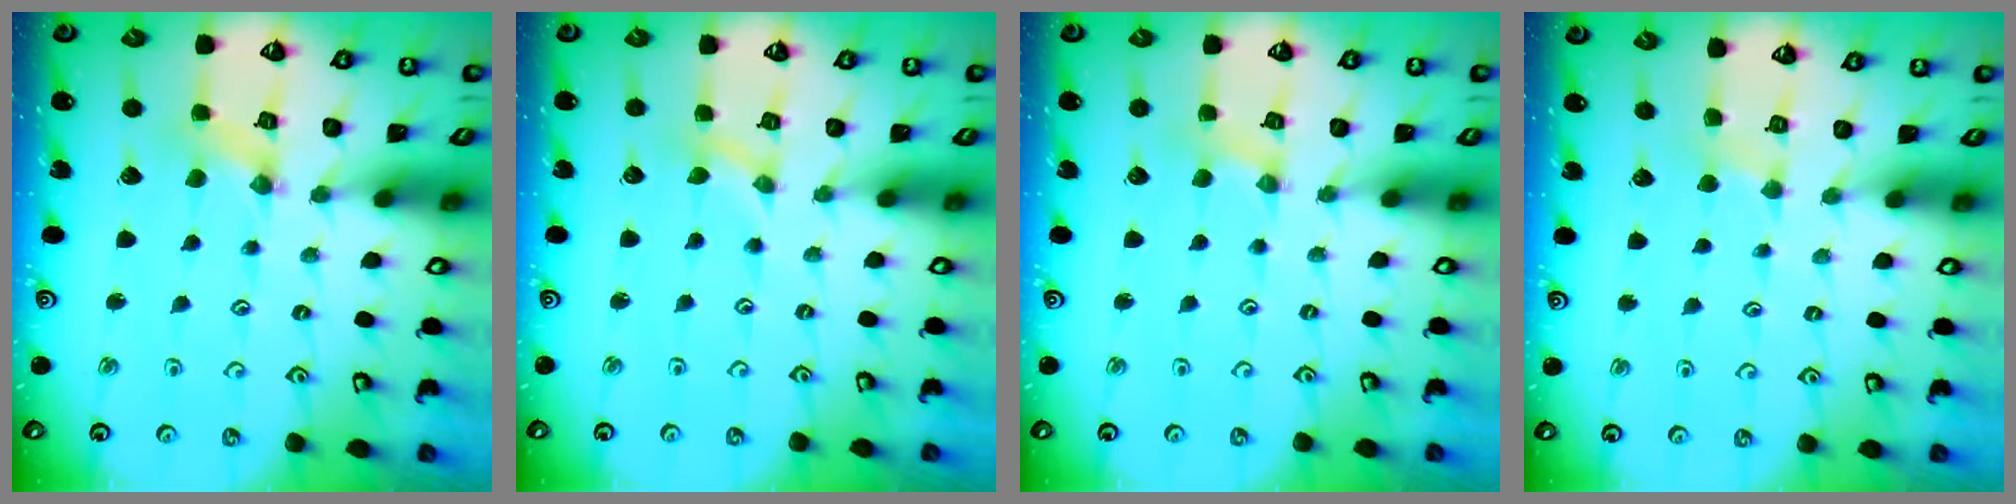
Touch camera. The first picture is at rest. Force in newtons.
{"total": 0.0}
{"total": 0.0}
{"total": 2.0, "press": 1.9, "slide": 0.4}